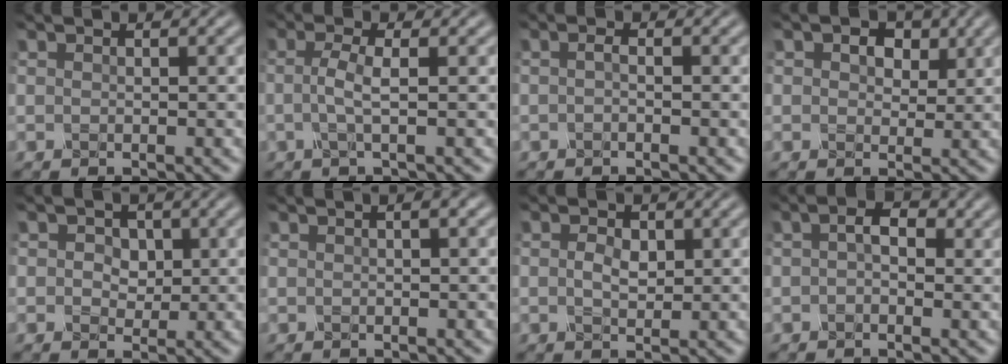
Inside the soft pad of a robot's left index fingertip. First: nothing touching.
{"total": 2.1, "force": [-0.6, 0.3, 2.0], "torque": [-0.043, 0.004, -0.017]}
{"total": 0.7, "force": [-0.5, 0.2, 0.5], "torque": [-0.012, 0.003, -0.014]}
{"total": 4.4, "force": [2.1, 3.0, 2.5], "torque": [-0.047, 0.003, 0.017]}
{"total": 2.7, "force": [0.4, 2.3, 1.5], "torque": [-0.027, 0.005, -0.005]}
{"total": 1.0, "force": [0.3, 0.2, 0.9], "torque": [-0.014, 0.004, 0.003]}
{"total": 1.5, "force": [-0.1, 1.1, 1.1], "torque": [-0.023, -0.003, -0.003]}
{"total": 2.6, "force": [0.3, 1.6, 2.0], "torque": [-0.032, 0.008, -0.004]}